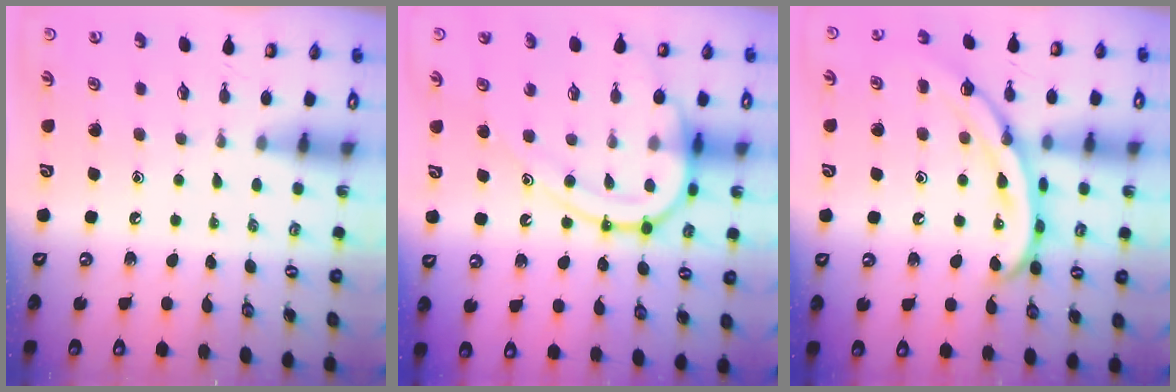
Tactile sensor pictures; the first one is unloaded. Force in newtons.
{"total": 15.1, "press": 15.0, "slide": 1.6}
{"total": 15.7, "press": 15.7, "slide": 0.7}